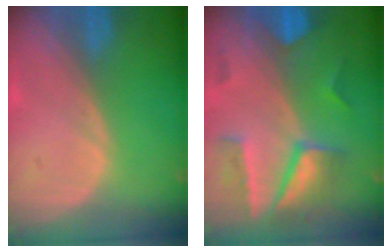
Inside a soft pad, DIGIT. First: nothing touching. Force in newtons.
{"total": 8.5, "press": 7.8, "slide": 3.4}